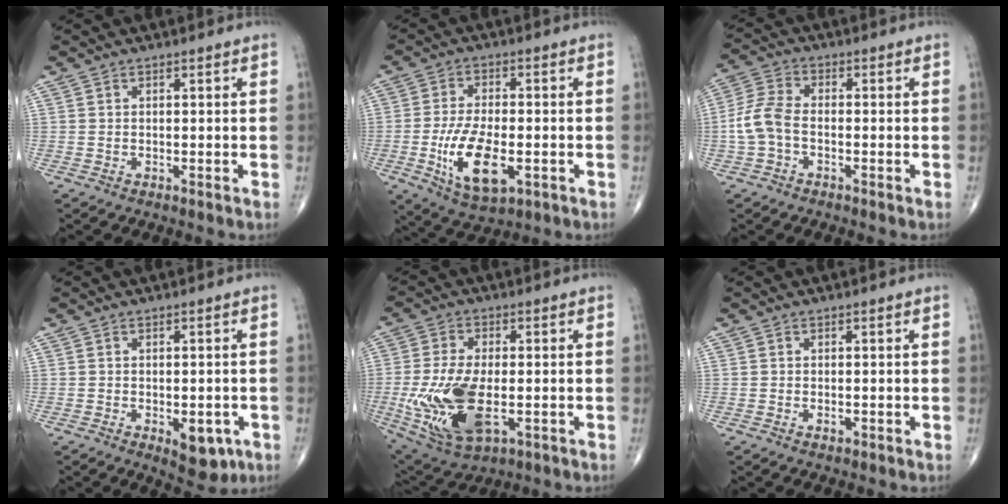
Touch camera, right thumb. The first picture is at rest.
{"total": 12.3, "force": [-3.2, 5.7, 10.4], "torque": [-0.192, -0.004, -0.050]}
{"total": 6.7, "force": [-1.5, 4.0, 5.1], "torque": [-0.118, 0.021, -0.039]}
{"total": 6.6, "force": [-2.3, 3.4, 5.2], "torque": [-0.051, 0.000, -0.020]}
{"total": 16.1, "force": [-3.1, 8.1, 13.6], "torque": [-0.284, -0.008, -0.039]}
{"total": 0.9, "force": [-0.3, 0.5, 0.7], "torque": [-0.011, -0.001, -0.006]}